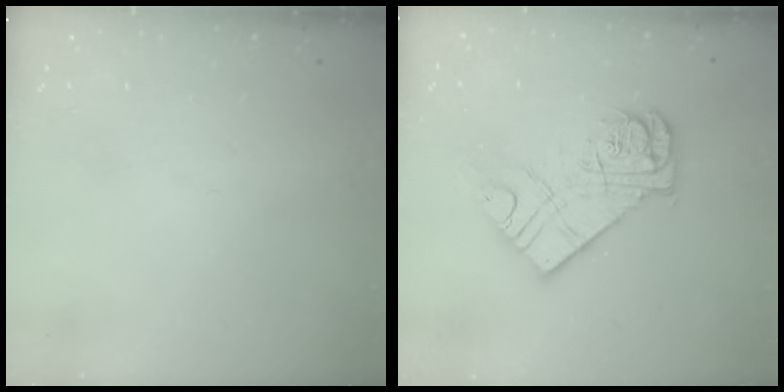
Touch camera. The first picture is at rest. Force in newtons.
{"total": 13.9, "press": 13.8, "slide": 1.5}